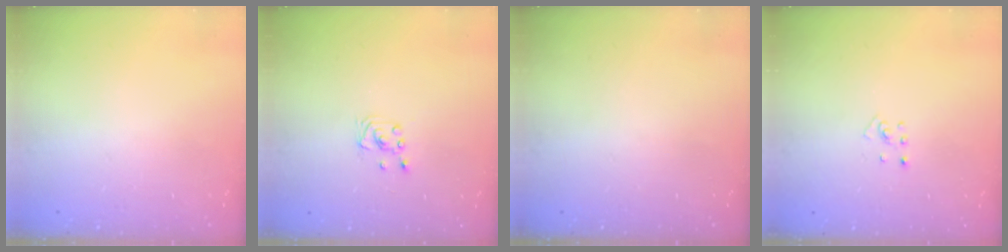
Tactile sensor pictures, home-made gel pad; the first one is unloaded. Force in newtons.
{"total": 2.1, "press": 2.1, "slide": 0.2}
{"total": 0.0}
{"total": 2.5, "press": 2.4, "slide": 0.5}